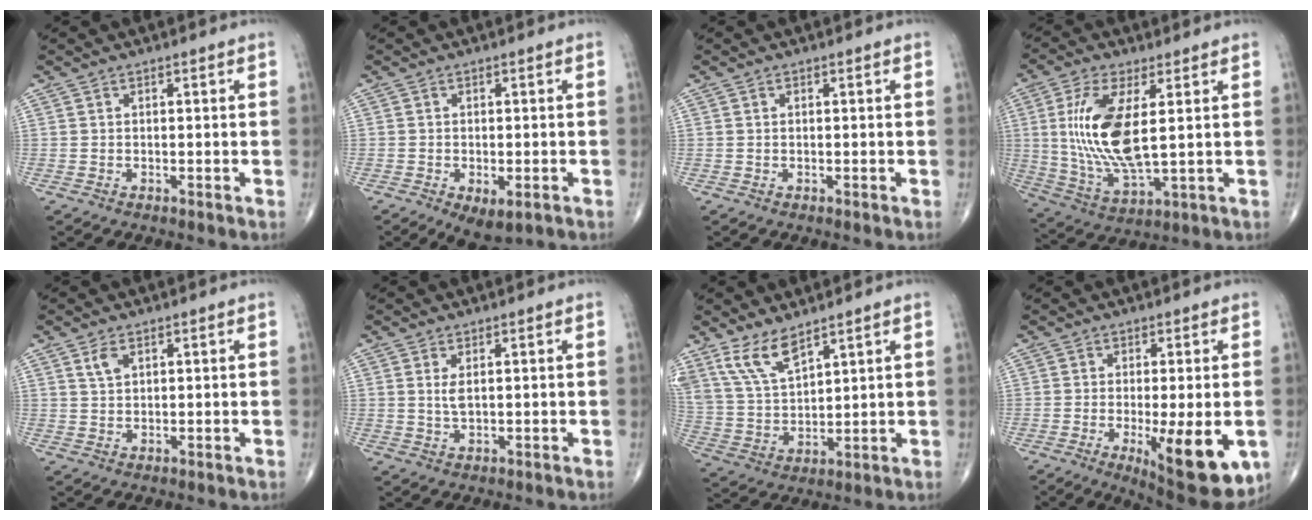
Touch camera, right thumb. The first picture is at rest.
{"total": 6.0, "force": [-2.8, 3.0, 4.4], "torque": [-0.064, -0.001, -0.035]}
{"total": 0.0}
{"total": 15.3, "force": [2.4, 5.7, 14.0], "torque": [-0.296, -0.021, 0.056]}
{"total": 2.6, "force": [1.4, 1.4, 1.7], "torque": [-0.032, -0.002, 0.031]}
{"total": 2.3, "force": [0.7, 0.9, 2.0], "torque": [-0.041, -0.007, 0.019]}
{"total": 9.2, "force": [6.7, 3.3, 5.3], "torque": [-0.104, -0.034, 0.151]}
{"total": 13.8, "force": [-3.7, 4.0, 12.6], "torque": [-0.161, -0.022, -0.041]}